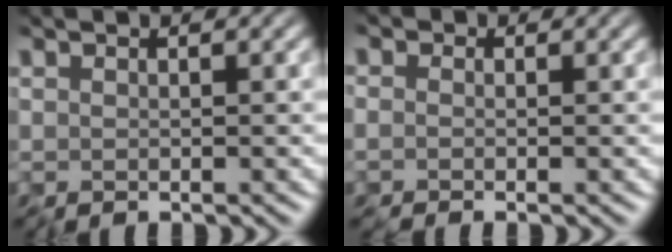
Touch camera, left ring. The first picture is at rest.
{"total": 0.8, "force": [0.0, 0.6, 0.4], "torque": [-0.010, 0.001, -0.020]}